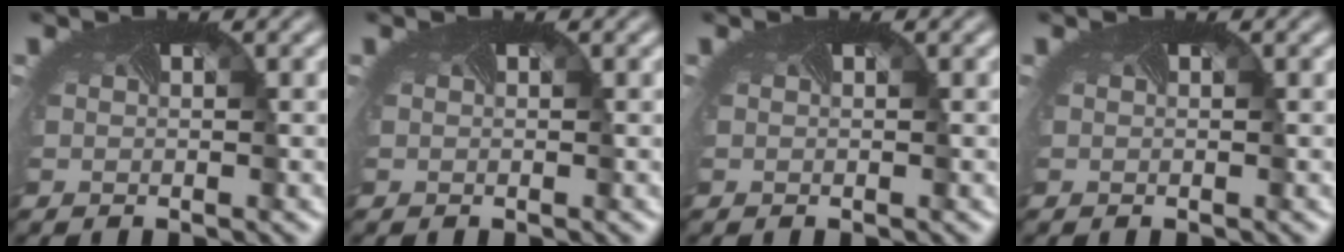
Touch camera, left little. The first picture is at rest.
{"total": 0.0}
{"total": 0.0}
{"total": 0.0}